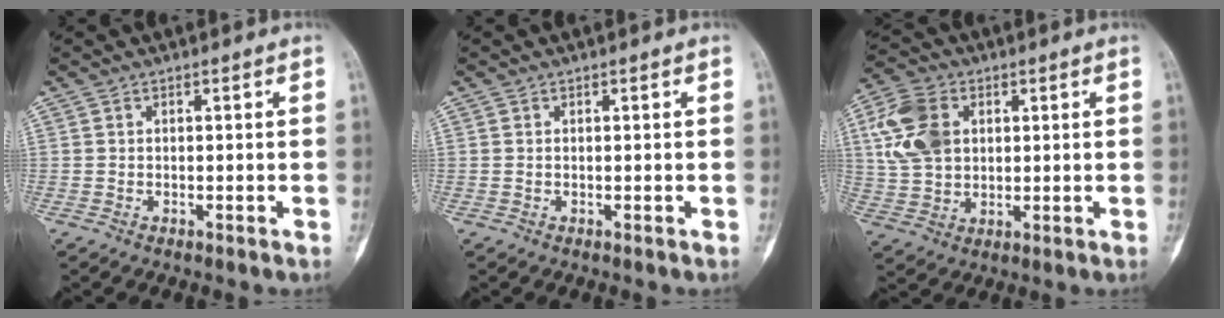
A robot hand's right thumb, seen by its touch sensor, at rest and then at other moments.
{"total": 0.0}
{"total": 11.7, "force": [2.8, 8.4, 7.6], "torque": [-0.142, 0.004, 0.053]}